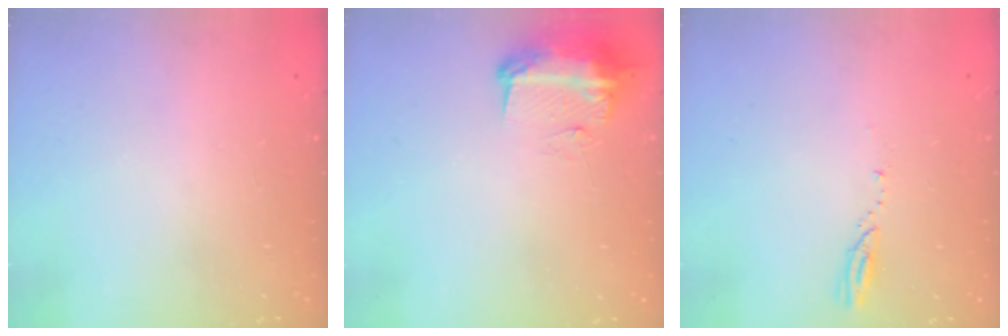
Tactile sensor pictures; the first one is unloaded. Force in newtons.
{"total": 11.4, "press": 11.4, "slide": 1.1}
{"total": 3.3, "press": 3.3, "slide": 0.3}